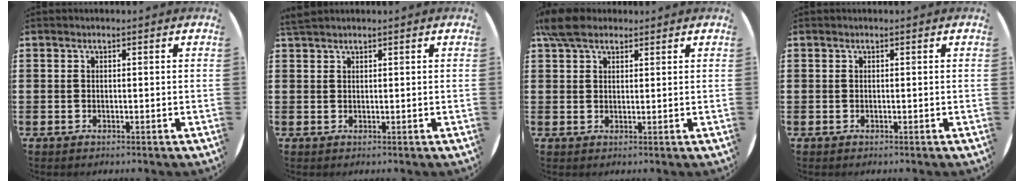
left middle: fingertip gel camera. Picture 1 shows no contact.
{"total": 1.1, "force": [1.1, 0.0, 0.2], "torque": [-0.005, 0.001, 0.021]}
{"total": 4.5, "force": [3.7, 1.8, 1.9], "torque": [-0.037, -0.003, 0.069]}
{"total": 0.0}